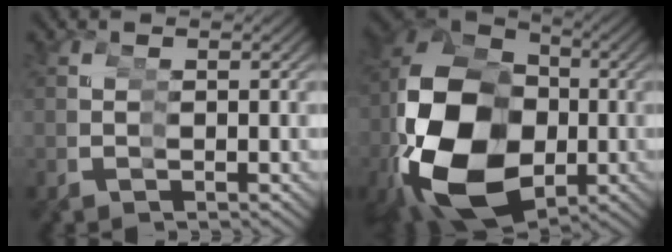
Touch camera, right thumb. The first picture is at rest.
{"total": 22.1, "force": [-2.4, 15.3, 15.7], "torque": [-0.327, -0.047, -0.009]}